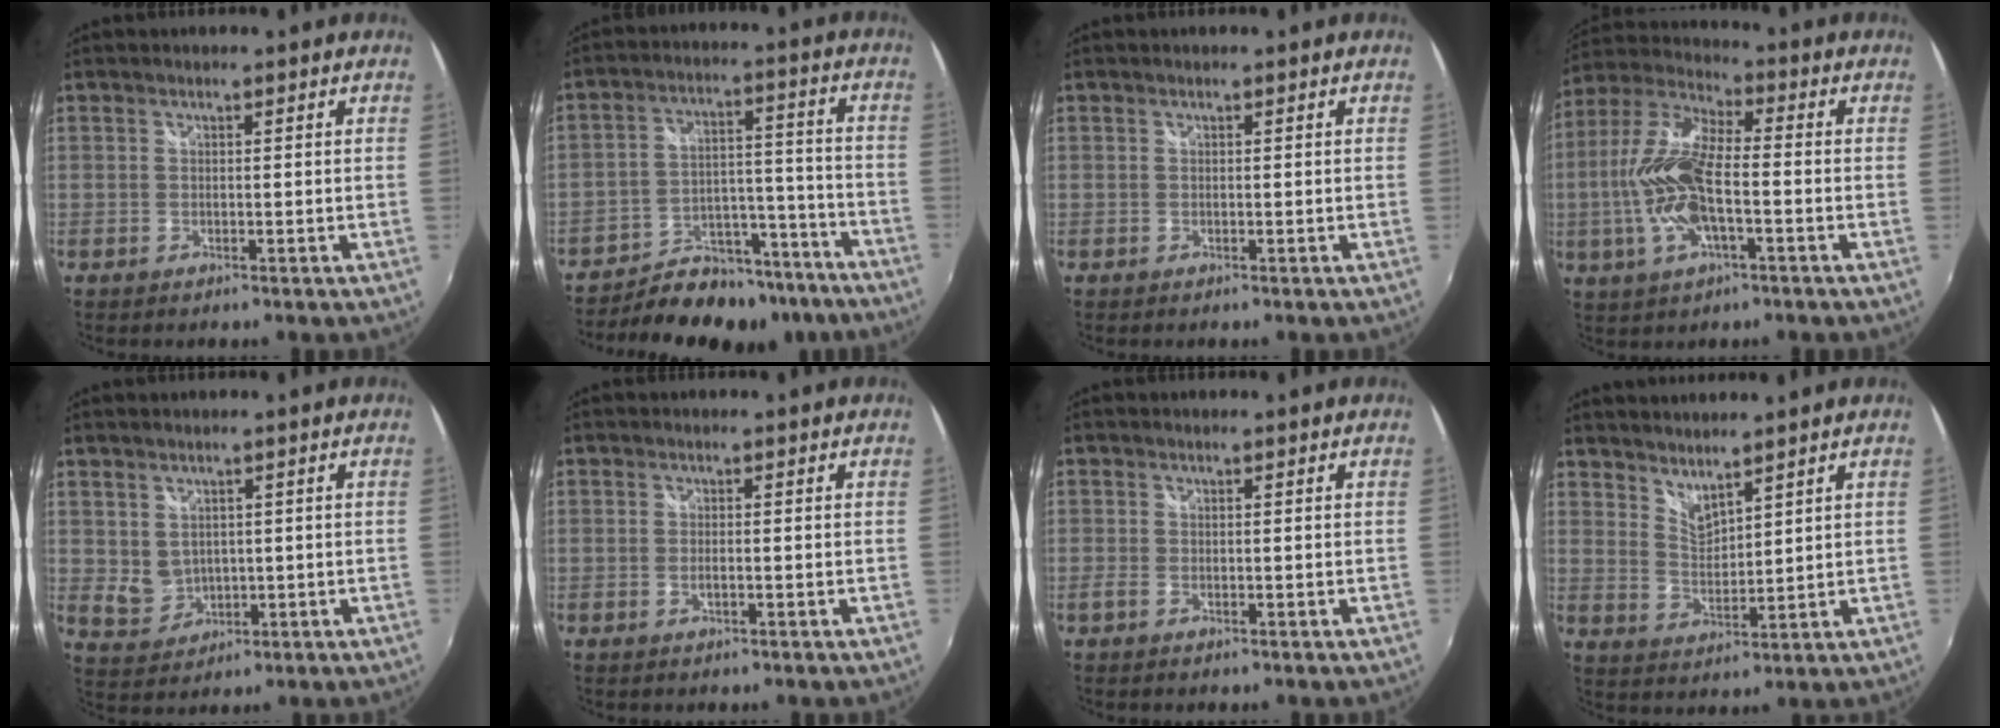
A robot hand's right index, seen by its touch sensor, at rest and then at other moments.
{"total": 18.7, "force": [-15.6, 8.4, 5.8], "torque": [-0.110, 0.037, -0.205]}
{"total": 0.0}
{"total": 14.6, "force": [-2.8, 5.6, 13.2], "torque": [-0.275, 0.002, -0.060]}
{"total": 4.6, "force": [1.0, 3.9, 2.1], "torque": [-0.039, -0.001, 0.033]}
{"total": 1.4, "force": [-0.4, 0.4, 1.3], "torque": [-0.026, -0.002, -0.009]}
{"total": 1.1, "force": [-0.5, 0.3, 0.9], "torque": [-0.019, -0.004, -0.012]}
{"total": 5.0, "force": [4.5, 1.1, 1.8], "torque": [-0.026, -0.006, 0.082]}